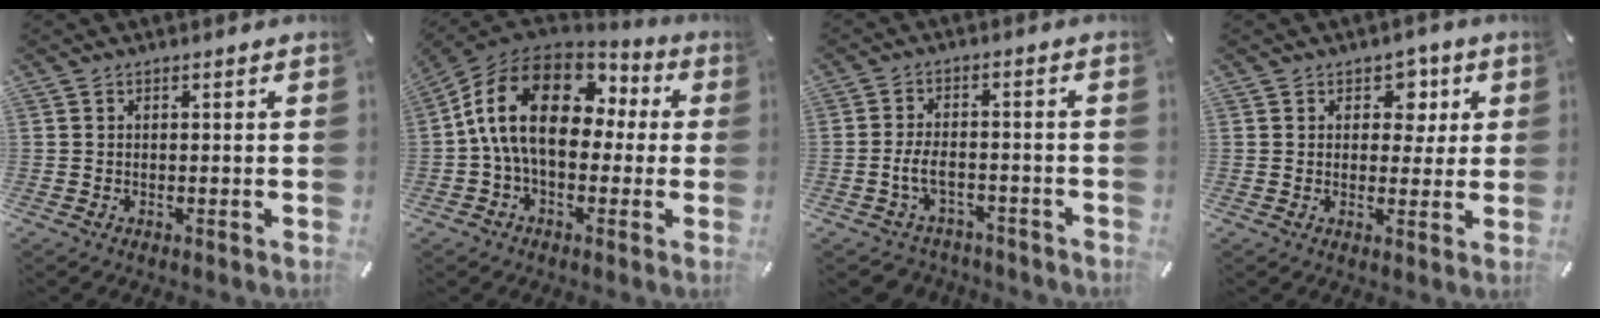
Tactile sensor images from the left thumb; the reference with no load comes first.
{"total": 18.8, "force": [1.9, 12.4, 14.1], "torque": [-0.284, 0.014, 0.028]}
{"total": 6.2, "force": [-2.4, 3.9, 4.1], "torque": [-0.089, 0.015, -0.048]}
{"total": 6.5, "force": [2.0, 5.2, 3.3], "torque": [-0.023, -0.006, 0.026]}